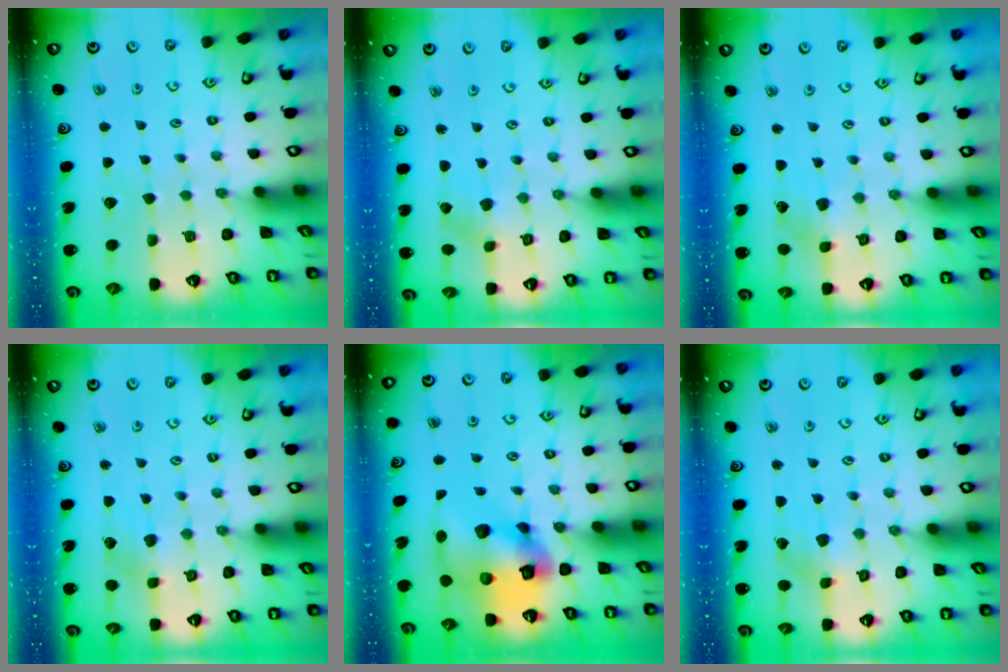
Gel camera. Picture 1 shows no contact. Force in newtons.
{"total": 1.2, "press": 1.2, "slide": 0.1}
{"total": 3.3, "press": 3.3, "slide": 0.3}
{"total": 2.7, "press": 2.7, "slide": 0.4}
{"total": 15.1, "press": 15.0, "slide": 2.1}
{"total": 2.3, "press": 2.3, "slide": 0.3}